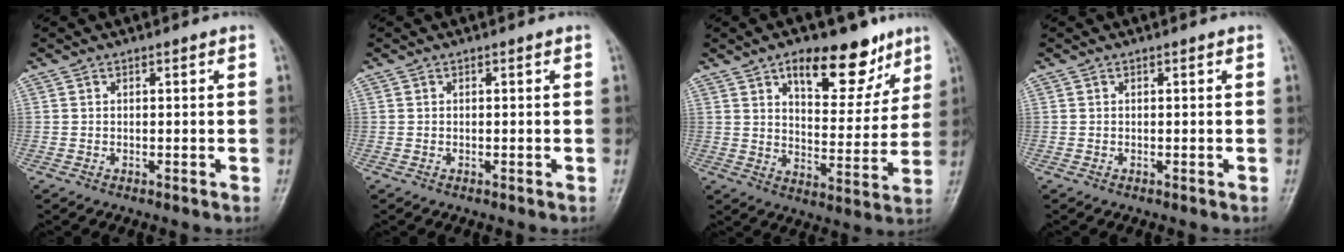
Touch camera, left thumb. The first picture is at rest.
{"total": 0.0}
{"total": 15.2, "force": [9.3, 7.2, 9.5], "torque": [-0.083, -0.052, 0.139]}
{"total": 0.0}